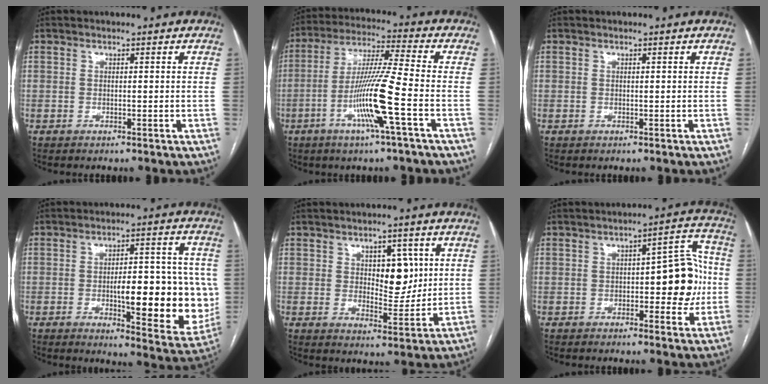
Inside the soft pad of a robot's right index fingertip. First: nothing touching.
{"total": 12.6, "force": [-4.4, -1.2, 11.7], "torque": [-0.230, -0.007, -0.089]}
{"total": 0.0}
{"total": 16.9, "force": [-2.2, 4.9, 16.1], "torque": [-0.191, 0.010, -0.017]}
{"total": 7.1, "force": [2.1, 3.6, 5.7], "torque": [-0.076, 0.004, 0.037]}
{"total": 10.5, "force": [-0.7, 4.0, 9.7], "torque": [-0.116, 0.031, -0.004]}